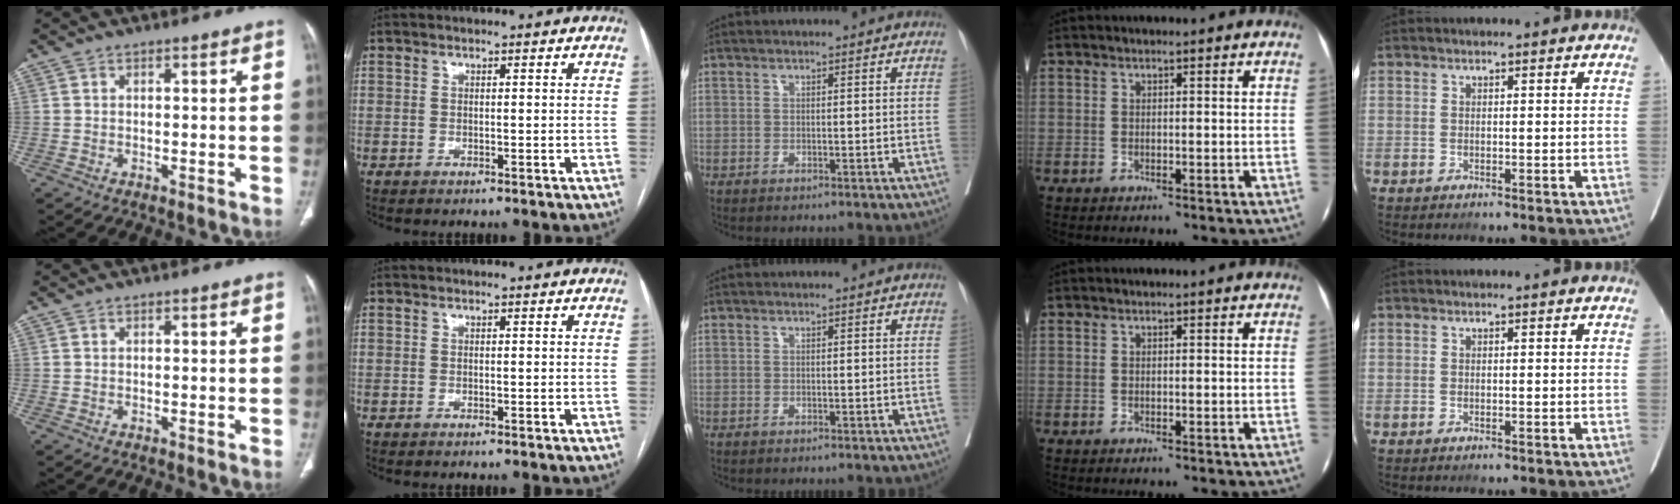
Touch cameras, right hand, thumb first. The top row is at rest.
{}